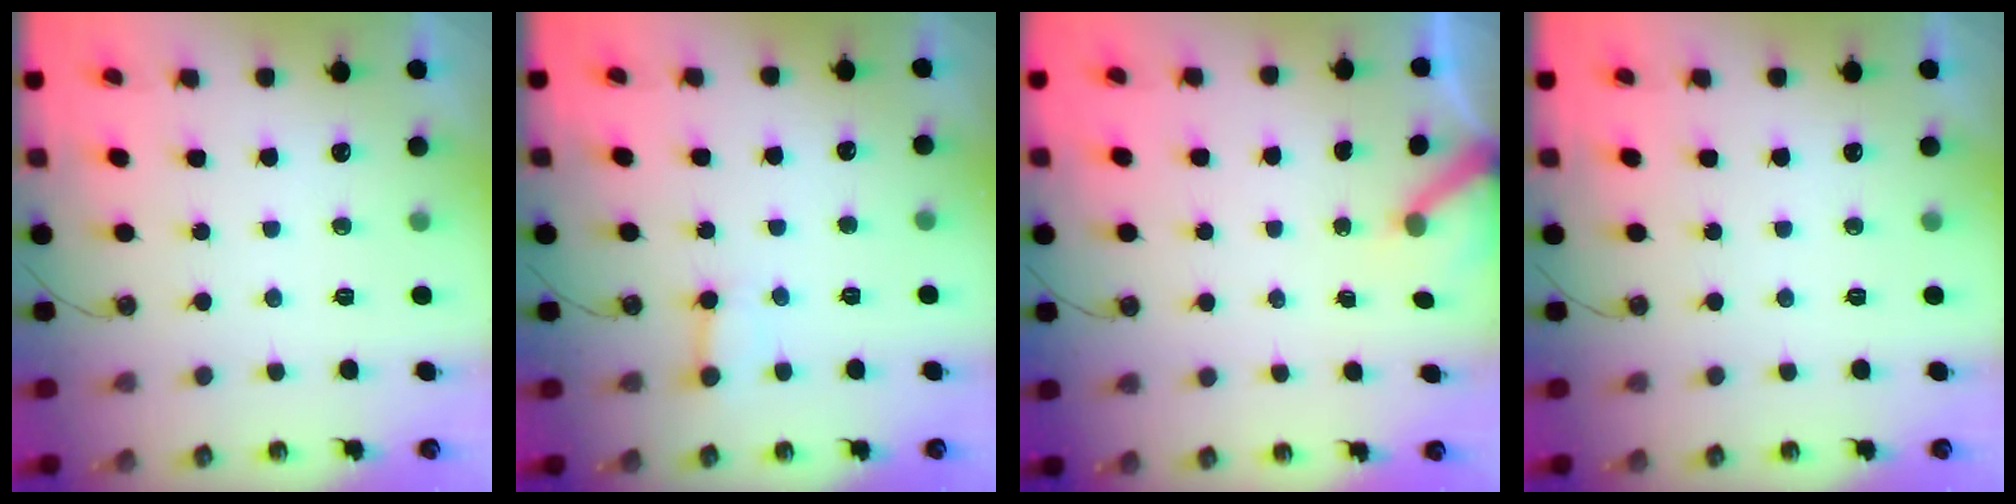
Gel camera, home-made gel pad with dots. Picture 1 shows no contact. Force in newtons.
{"total": 2.7, "press": 2.7, "slide": 0.5}
{"total": 3.2, "press": 3.1, "slide": 0.3}
{"total": 0.0}